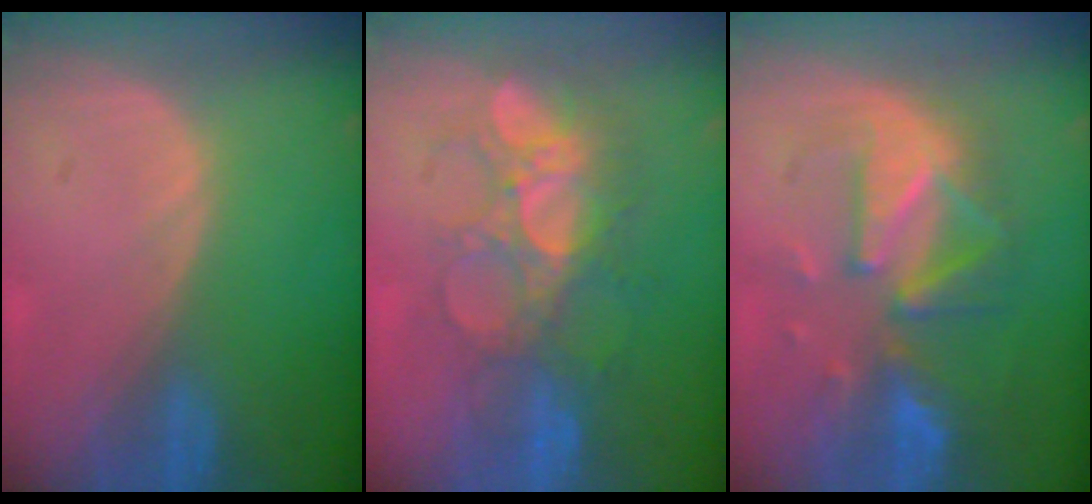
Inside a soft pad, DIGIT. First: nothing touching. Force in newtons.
{"total": 8.5, "press": 8.3, "slide": 1.8}
{"total": 9.6, "press": 9.0, "slide": 3.4}